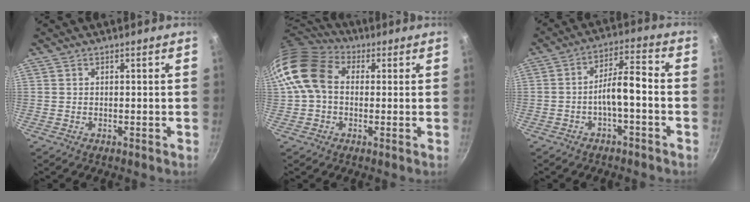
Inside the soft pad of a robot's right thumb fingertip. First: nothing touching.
{"total": 13.4, "force": [1.3, 10.3, 8.5], "torque": [-0.147, 0.027, 0.008]}
{"total": 7.2, "force": [-2.4, 2.2, 6.4], "torque": [-0.114, 0.043, -0.041]}